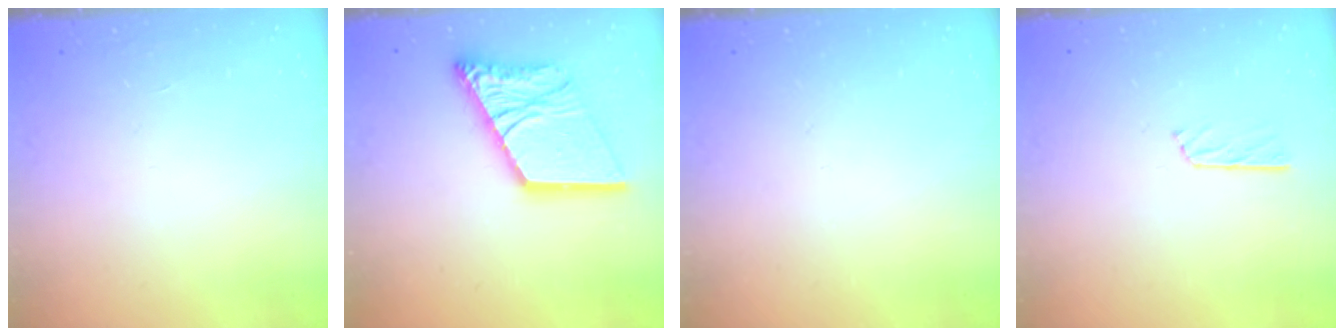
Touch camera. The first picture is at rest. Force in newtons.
{"total": 20.4, "press": 20.3, "slide": 2.4}
{"total": 0.0}
{"total": 4.5, "press": 4.5, "slide": 0.4}